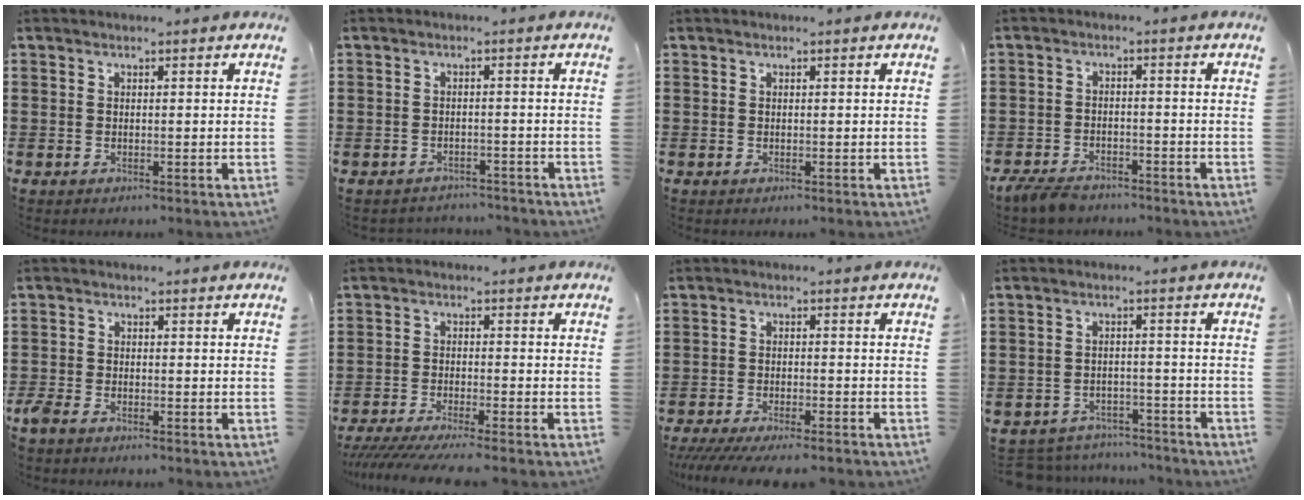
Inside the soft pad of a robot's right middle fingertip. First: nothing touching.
{"total": 1.7, "force": [-1.7, 0.3, -0.2], "torque": [-0.002, 0.000, -0.039]}
{"total": 0.0}
{"total": 3.5, "force": [-3.3, 0.8, 0.8], "torque": [-0.030, -0.002, -0.072]}
{"total": 1.3, "force": [-1.0, 0.3, 0.7], "torque": [-0.030, -0.007, -0.025]}
{"total": 3.7, "force": [-3.3, -0.2, 1.8], "torque": [-0.042, -0.017, -0.066]}
{"total": 3.5, "force": [-3.2, 0.0, 1.4], "torque": [-0.029, -0.010, -0.064]}
{"total": 3.6, "force": [-3.5, 0.6, -0.1], "torque": [-0.004, 0.003, -0.076]}